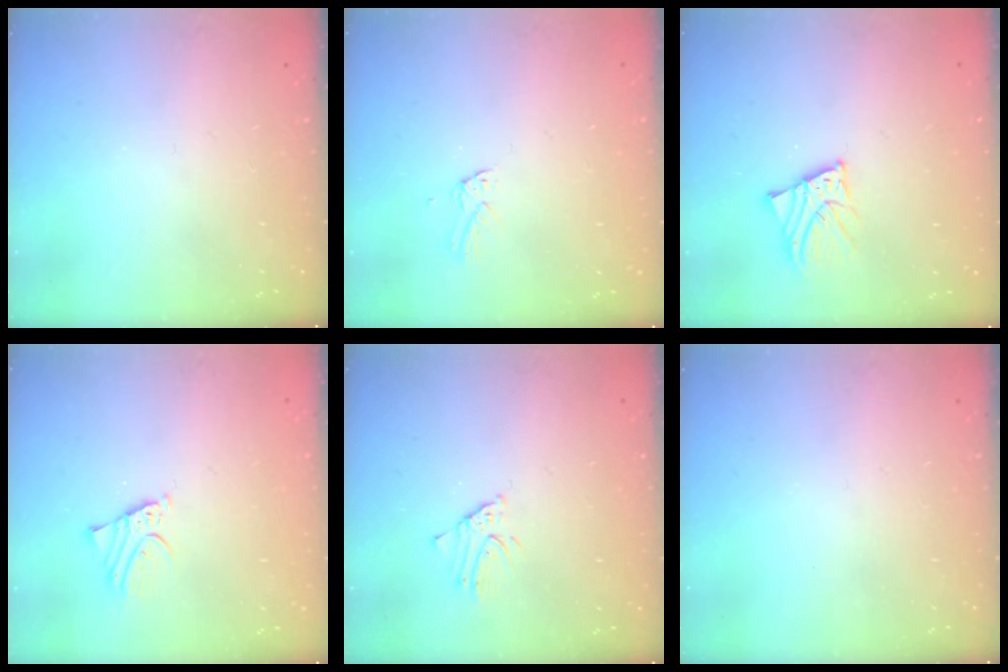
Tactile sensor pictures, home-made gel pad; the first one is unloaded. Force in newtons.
{"total": 1.5, "press": 1.5, "slide": 0.1}
{"total": 4.1, "press": 4.1, "slide": 0.5}
{"total": 2.2, "press": 2.2, "slide": 0.1}
{"total": 2.5, "press": 2.5, "slide": 0.2}
{"total": 0.0}